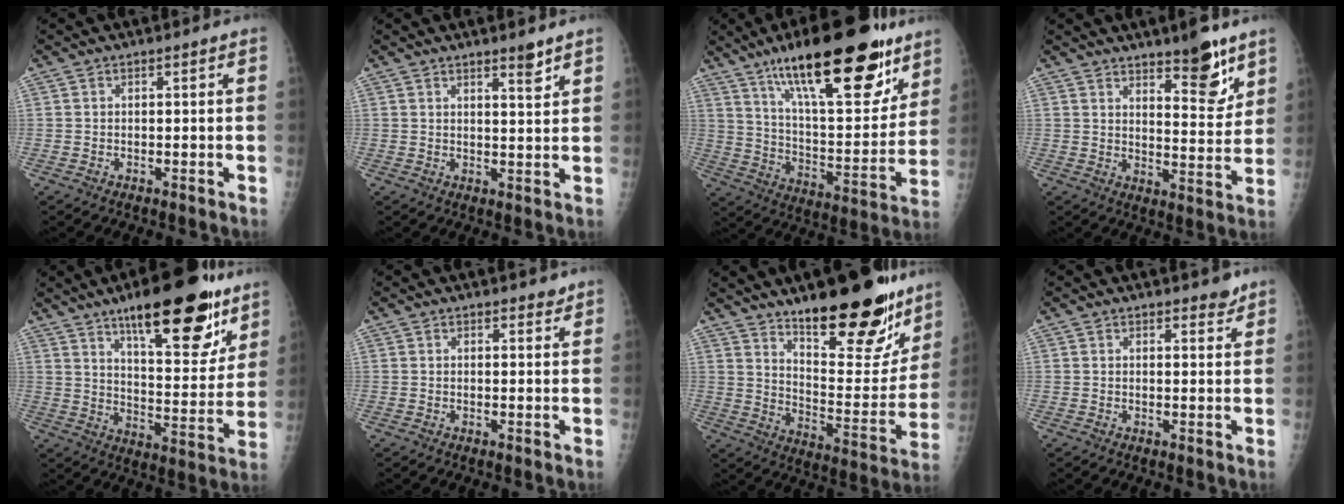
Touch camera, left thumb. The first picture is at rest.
{"total": 3.3, "force": [2.6, 0.4, 2.1], "torque": [-0.025, -0.022, 0.039]}
{"total": 27.7, "force": [17.1, 9.1, 19.8], "torque": [-0.268, -0.054, 0.275]}
{"total": 10.2, "force": [7.0, 3.1, 6.7], "torque": [-0.069, -0.053, 0.107]}
{"total": 22.0, "force": [13.9, 7.3, 15.5], "torque": [-0.178, -0.066, 0.211]}
{"total": 1.7, "force": [1.4, 0.8, 0.4], "torque": [0.008, -0.009, 0.015]}
{"total": 24.3, "force": [16.9, 8.2, 15.5], "torque": [-0.170, -0.105, 0.255]}
{"total": 2.4, "force": [2.0, 0.9, 0.8], "torque": [0.004, -0.014, 0.024]}